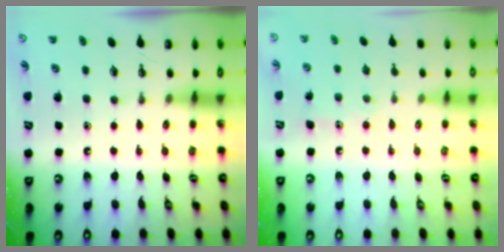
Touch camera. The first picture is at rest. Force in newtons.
{"total": 6.1, "press": 6.1, "slide": 0.0}